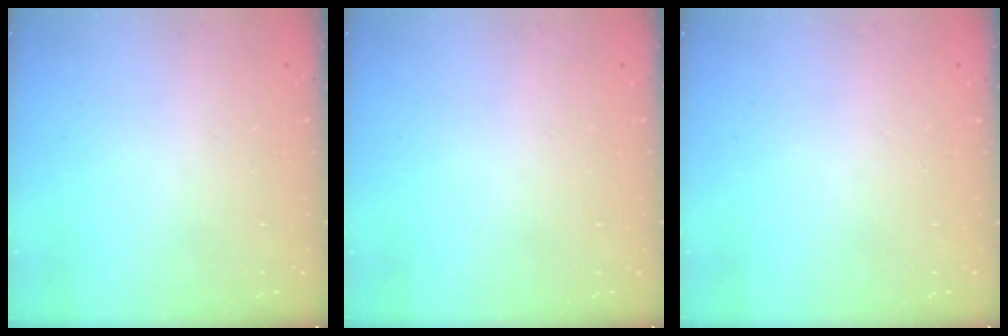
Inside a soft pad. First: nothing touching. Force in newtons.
{"total": 0.0}
{"total": 0.0}